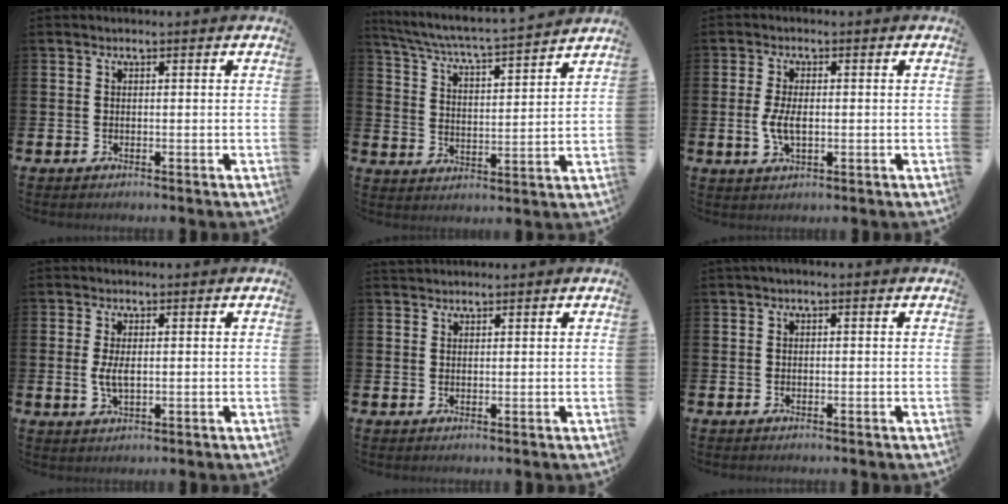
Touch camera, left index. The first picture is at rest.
{"total": 5.4, "force": [5.2, -0.1, 1.7], "torque": [-0.061, -0.047, 0.083]}
{"total": 3.7, "force": [-0.2, 1.7, 3.2], "torque": [-0.069, 0.003, -0.007]}
{"total": 2.8, "force": [0.2, 1.2, 2.6], "torque": [-0.050, 0.003, 0.002]}
{"total": 1.3, "force": [1.3, 0.4, 0.0], "torque": [0.007, 0.000, 0.023]}
{"total": 0.6, "force": [-0.3, 0.1, 0.5], "torque": [-0.016, 0.002, -0.004]}